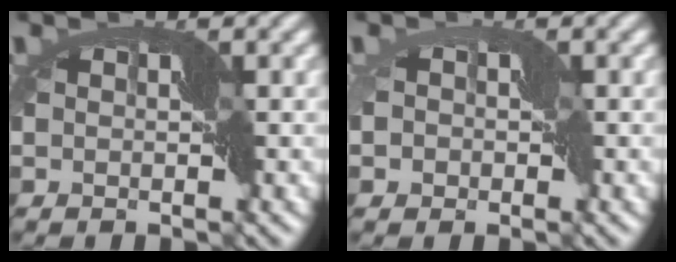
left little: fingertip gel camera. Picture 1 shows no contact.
{"total": 2.4, "force": [-1.2, 2.0, 0.7], "torque": [-0.007, 0.011, -0.031]}